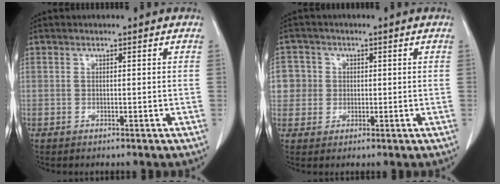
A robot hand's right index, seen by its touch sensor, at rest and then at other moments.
{"total": 5.6, "force": [0.9, 5.5, 0.4], "torque": [-0.004, 0.017, 0.018]}